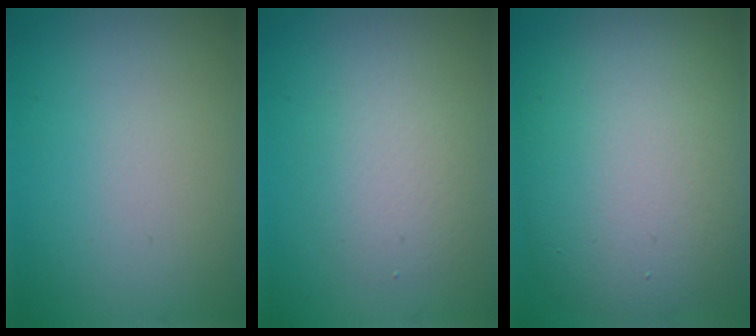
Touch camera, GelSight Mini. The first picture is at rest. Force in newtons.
{"total": 2.9, "press": 2.9, "slide": 0.4}
{"total": 11.5, "press": 11.4, "slide": 0.7}